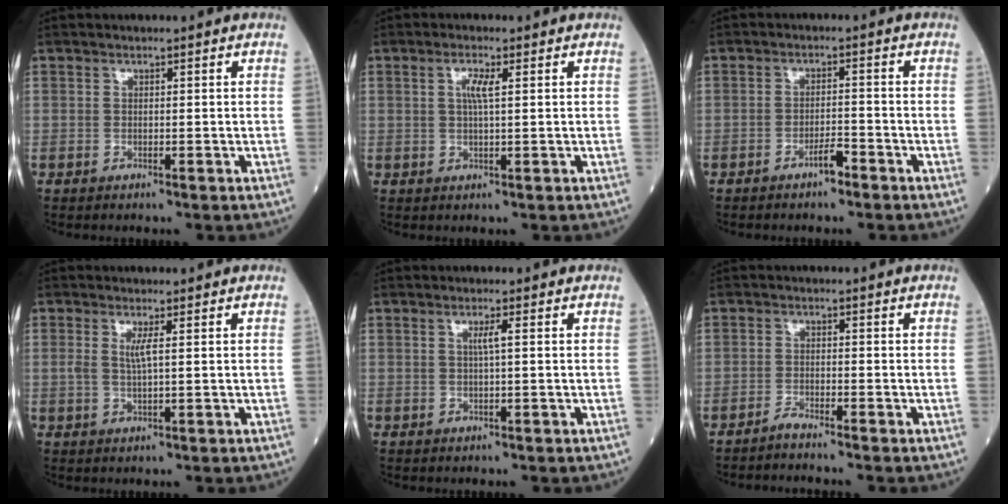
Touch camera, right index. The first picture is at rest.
{"total": 2.5, "force": [0.7, 0.2, 2.4], "torque": [-0.051, 0.001, 0.013]}
{"total": 2.6, "force": [-2.0, 0.5, 1.7], "torque": [-0.028, 0.002, -0.035]}
{"total": 2.2, "force": [0.4, 0.0, 2.1], "torque": [-0.049, -0.001, 0.010]}
{"total": 1.4, "force": [0.2, -0.3, 1.4], "torque": [-0.026, -0.001, 0.003]}
{"total": 1.8, "force": [-1.7, -0.5, 0.3], "torque": [-0.011, -0.005, -0.035]}